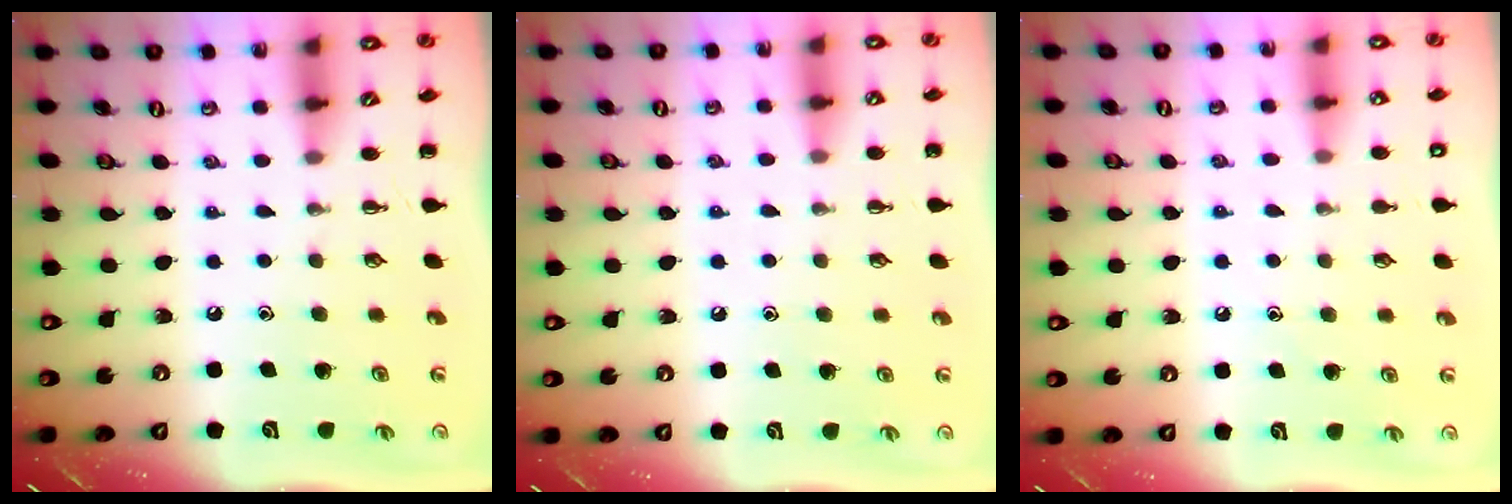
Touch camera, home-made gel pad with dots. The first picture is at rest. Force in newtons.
{"total": 5.9, "press": 5.7, "slide": 1.6}
{"total": 8.1, "press": 7.8, "slide": 2.0}